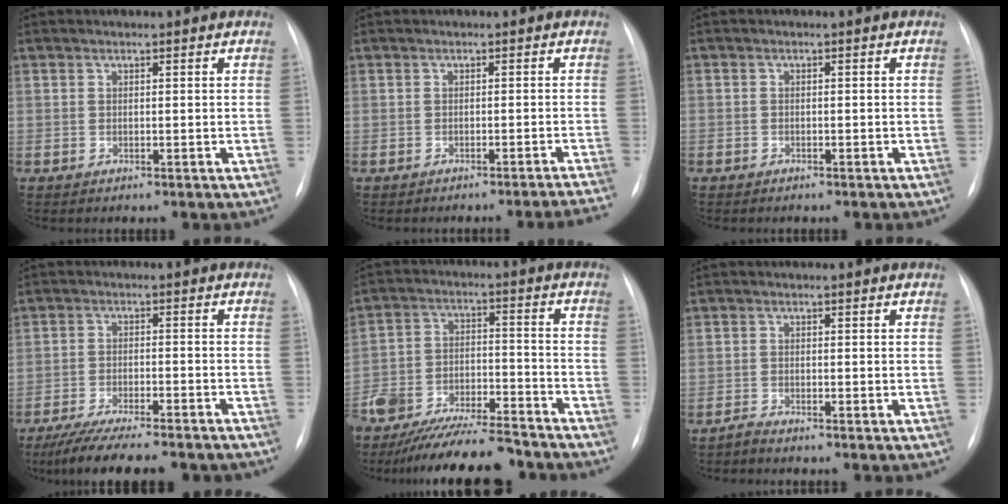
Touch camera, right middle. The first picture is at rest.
{"total": 5.7, "force": [-5.3, -1.6, 1.0], "torque": [0.000, -0.005, -0.058]}
{"total": 1.2, "force": [-0.8, 0.8, 0.1], "torque": [-0.010, 0.003, -0.010]}
{"total": 15.5, "force": [-13.4, 2.3, 7.5], "torque": [-0.123, -0.019, -0.193]}
{"total": 17.2, "force": [-15.3, 3.1, 7.2], "torque": [-0.127, -0.002, -0.246]}
{"total": 0.9, "force": [-0.9, -0.2, 0.1], "torque": [-0.008, -0.006, -0.018]}